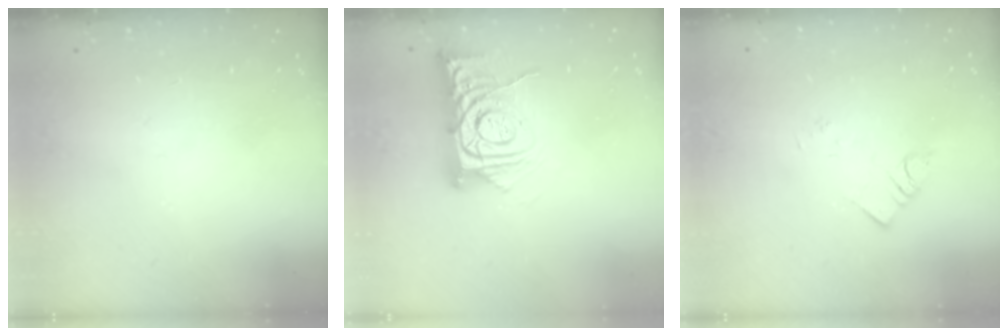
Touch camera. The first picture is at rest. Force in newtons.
{"total": 12.0, "press": 11.9, "slide": 1.2}
{"total": 2.2, "press": 2.2, "slide": 0.2}